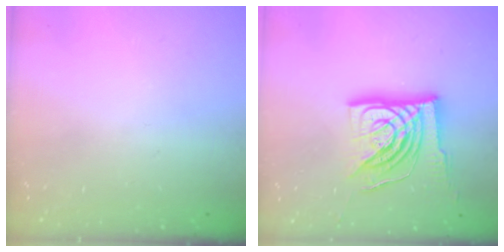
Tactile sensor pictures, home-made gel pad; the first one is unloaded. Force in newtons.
{"total": 20.3, "press": 20.1, "slide": 2.6}